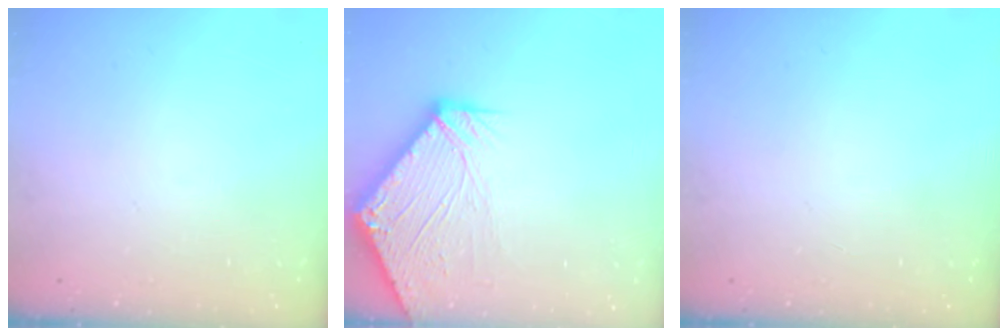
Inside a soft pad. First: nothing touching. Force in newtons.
{"total": 9.6, "press": 9.5, "slide": 1.2}
{"total": 0.0}